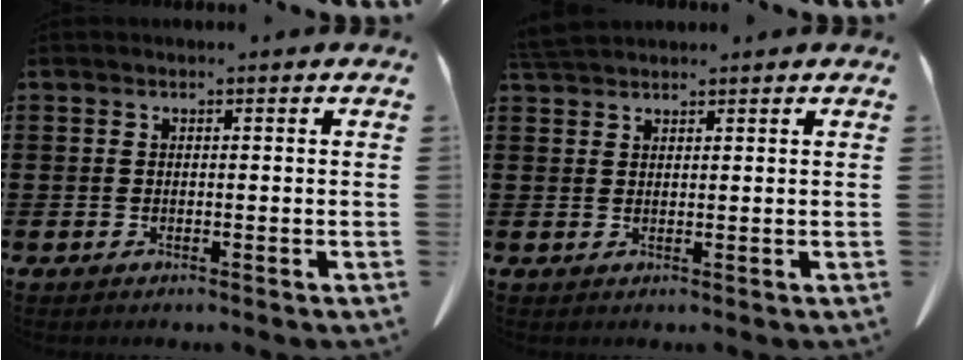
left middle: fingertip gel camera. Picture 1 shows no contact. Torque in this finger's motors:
{"motor_torque": [0.12, 0.09, 0.08, 0.04]}